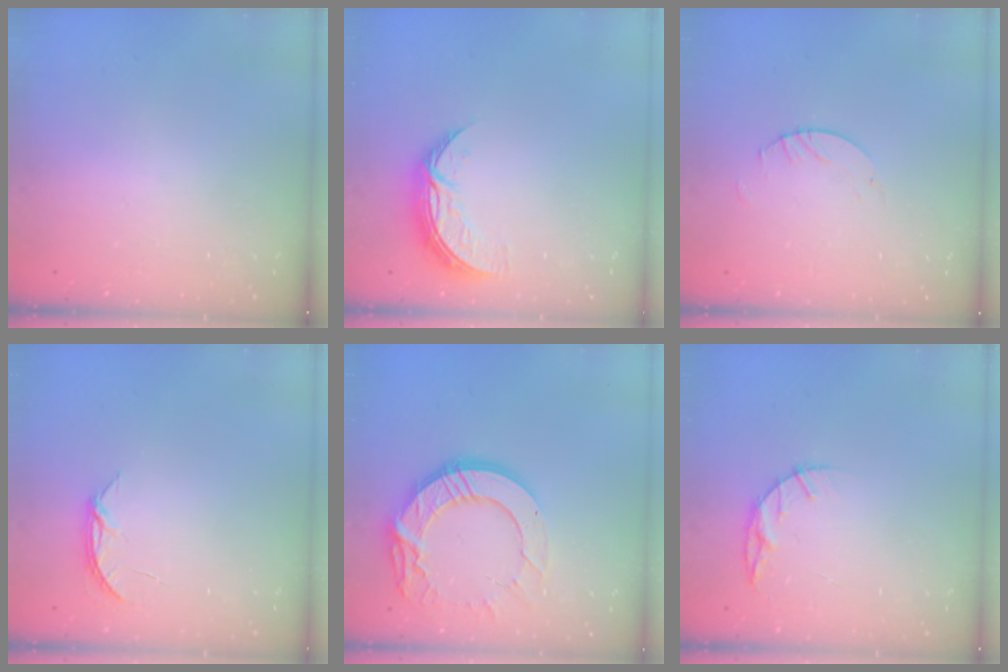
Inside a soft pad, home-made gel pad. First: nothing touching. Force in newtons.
{"total": 8.5, "press": 8.5, "slide": 0.3}
{"total": 2.0, "press": 2.0, "slide": 0.2}
{"total": 4.0, "press": 4.0, "slide": 0.4}
{"total": 15.1, "press": 15.1, "slide": 0.9}
{"total": 5.8, "press": 5.8, "slide": 0.6}